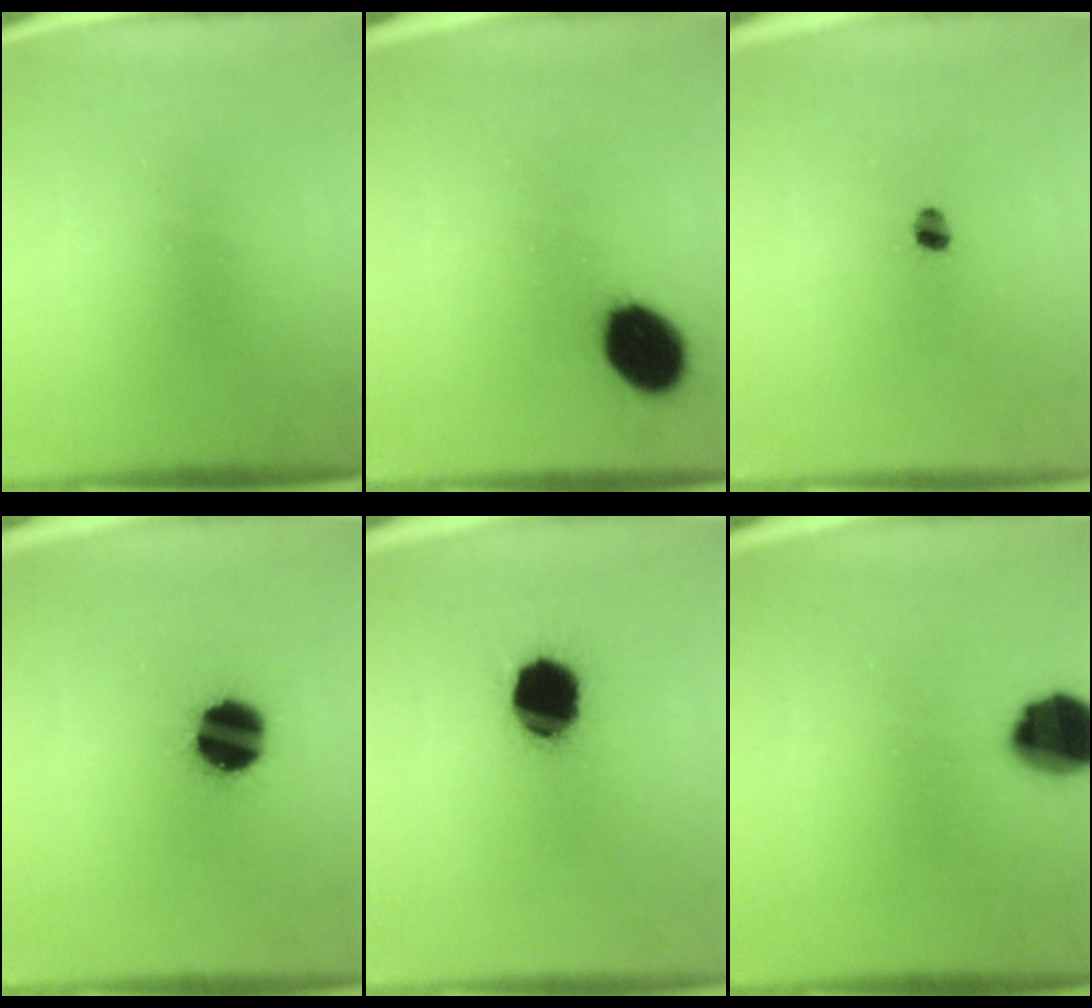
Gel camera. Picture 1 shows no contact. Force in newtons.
{"total": 12.1}
{"total": 2.3}
{"total": 14.5}
{"total": 14.9}
{"total": 12.1}